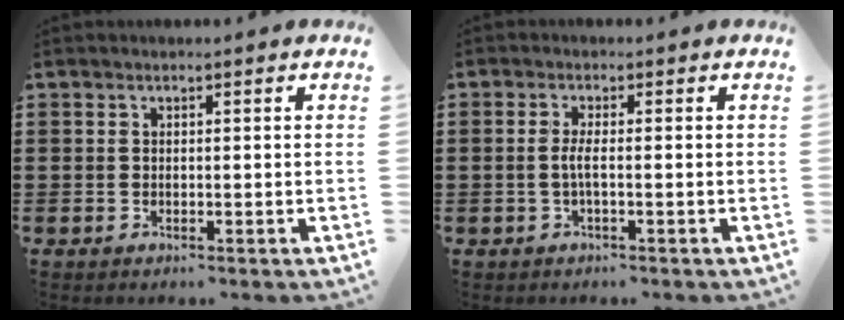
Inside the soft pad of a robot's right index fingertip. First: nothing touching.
{"total": 2.4, "force": [-0.5, 0.2, 2.3], "torque": [-0.058, -0.007, -0.016]}